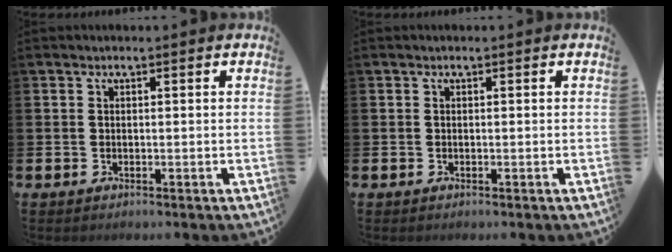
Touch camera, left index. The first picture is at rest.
{"total": 0.0}